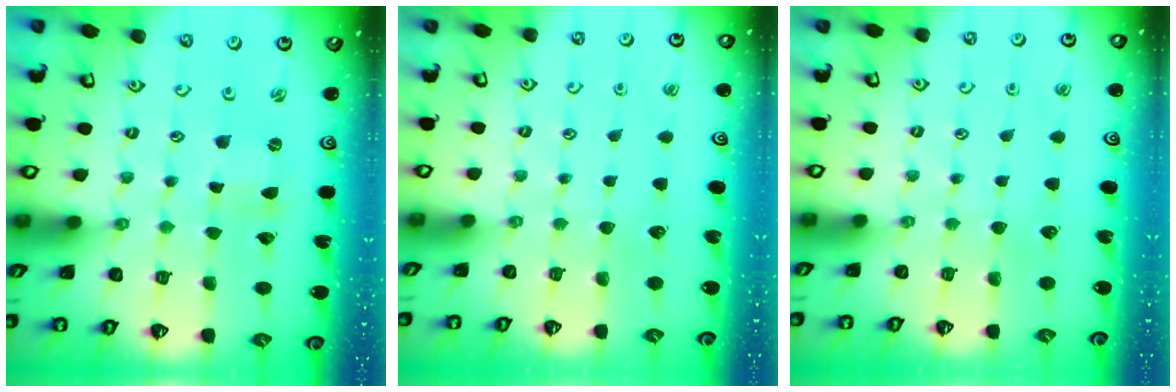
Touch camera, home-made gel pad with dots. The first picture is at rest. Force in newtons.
{"total": 0.0}
{"total": 0.0}